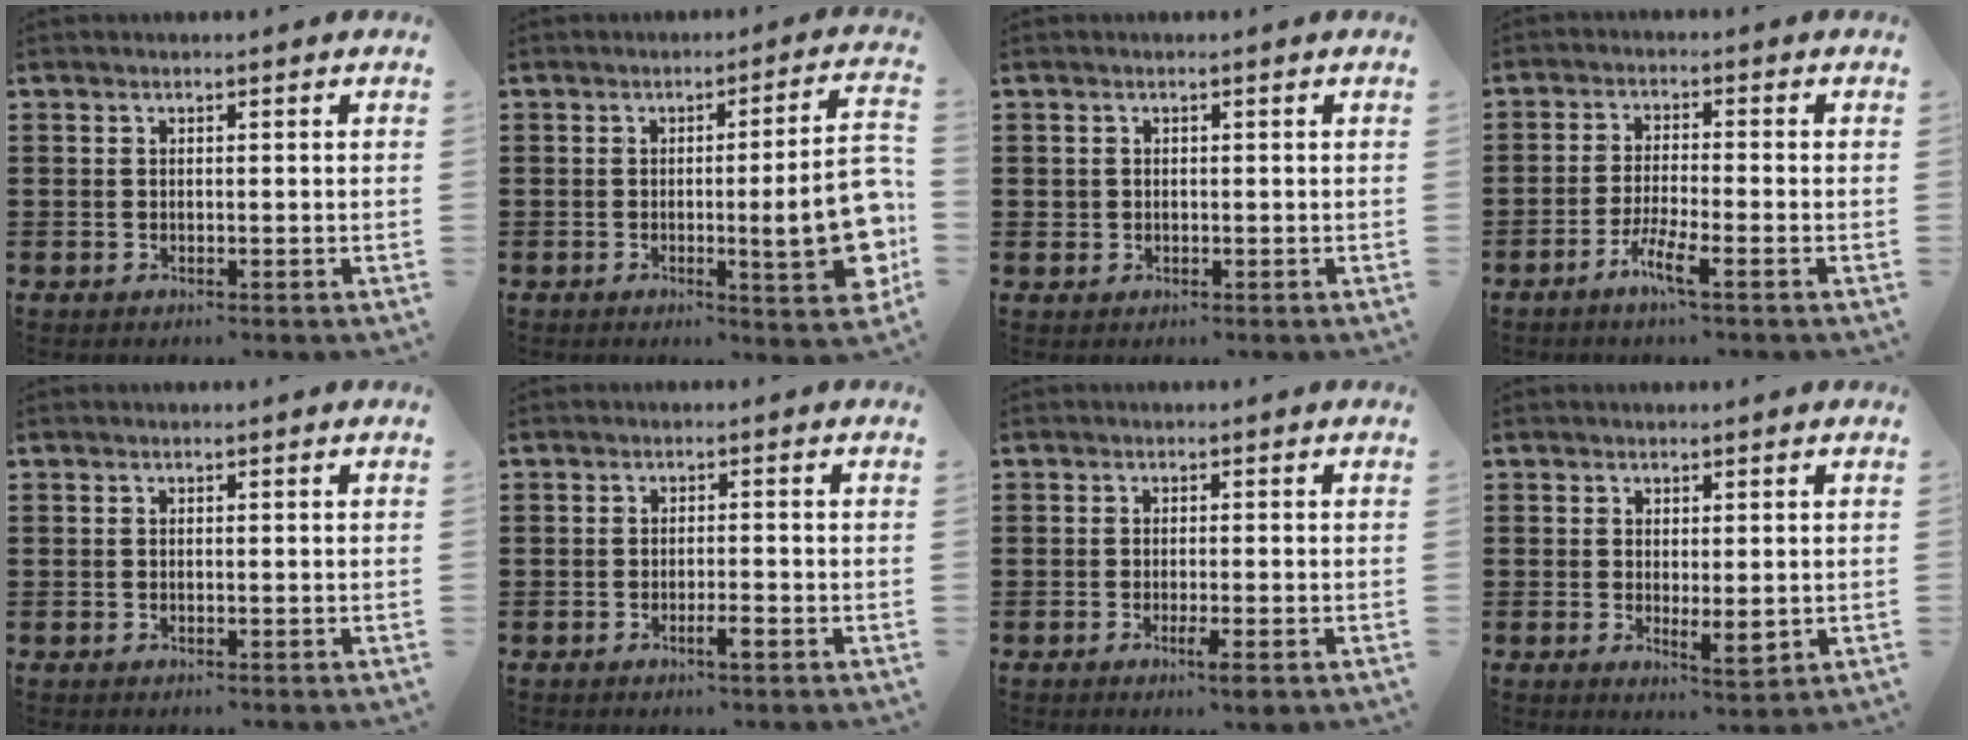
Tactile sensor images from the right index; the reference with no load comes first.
{"total": 13.1, "force": [-2.0, 2.4, 12.7], "torque": [-0.179, -0.017, -0.032]}
{"total": 0.7, "force": [0.0, 0.7, 0.1], "torque": [-0.003, 0.004, 0.000]}
{"total": 4.5, "force": [-2.9, 0.0, 3.4], "torque": [-0.078, -0.013, -0.057]}
{"total": 0.0}
{"total": 2.2, "force": [-1.2, 0.1, 1.9], "torque": [-0.032, -0.003, -0.020]}
{"total": 2.3, "force": [-1.2, 0.0, 1.9], "torque": [-0.038, -0.008, -0.023]}
{"total": 3.2, "force": [0.3, 1.1, 3.0], "torque": [-0.045, -0.004, 0.004]}